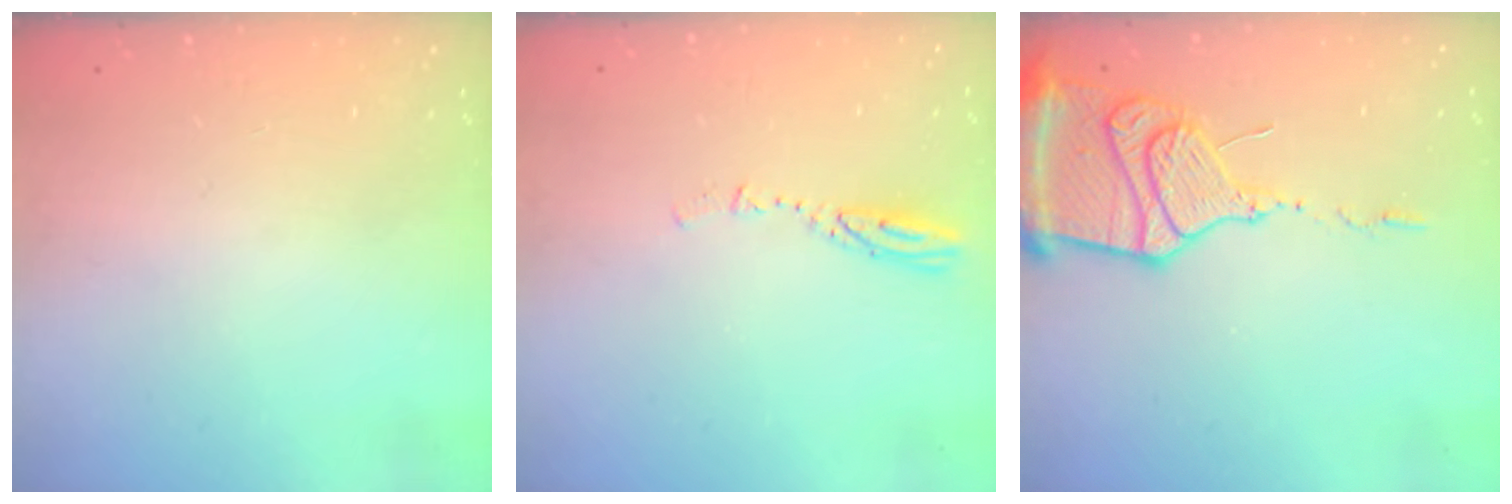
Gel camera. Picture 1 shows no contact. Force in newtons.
{"total": 3.4, "press": 3.4, "slide": 0.2}
{"total": 16.9, "press": 16.8, "slide": 1.8}